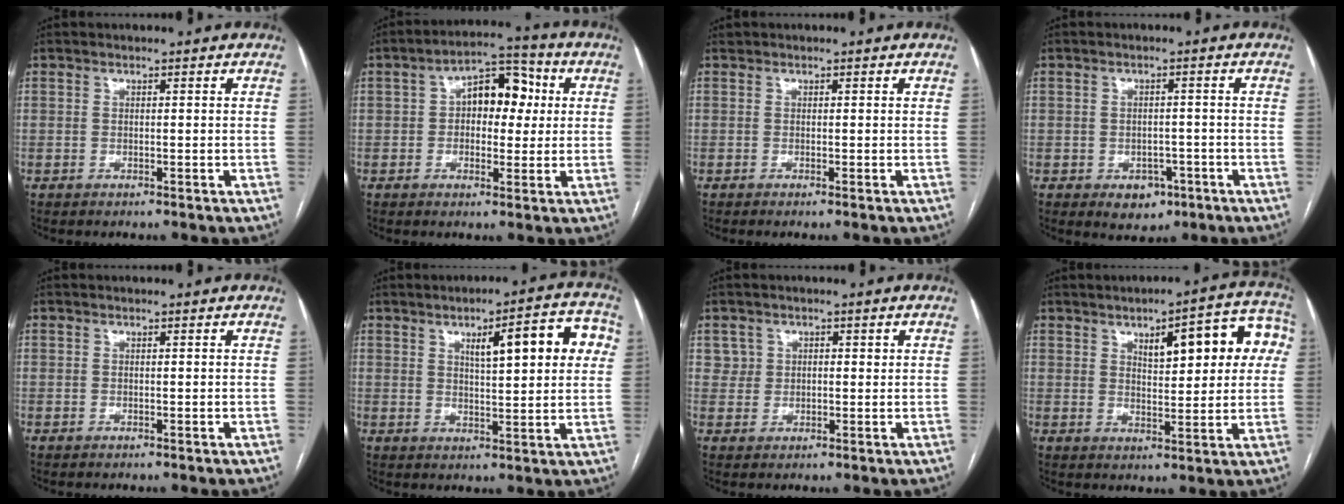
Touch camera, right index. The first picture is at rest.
{"total": 8.7, "force": [1.4, 5.0, 7.0], "torque": [-0.101, 0.036, 0.020]}
{"total": 0.0}
{"total": 4.3, "force": [-2.1, 3.0, 2.1], "torque": [-0.019, 0.004, -0.018]}
{"total": 0.0}
{"total": 11.0, "force": [3.5, 2.4, 10.1], "torque": [-0.135, 0.024, 0.046]}
{"total": 2.9, "force": [1.2, 2.6, 0.1], "torque": [0.006, 0.004, 0.017]}
{"total": 12.8, "force": [4.0, 4.1, 11.4], "torque": [-0.134, 0.031, 0.052]}